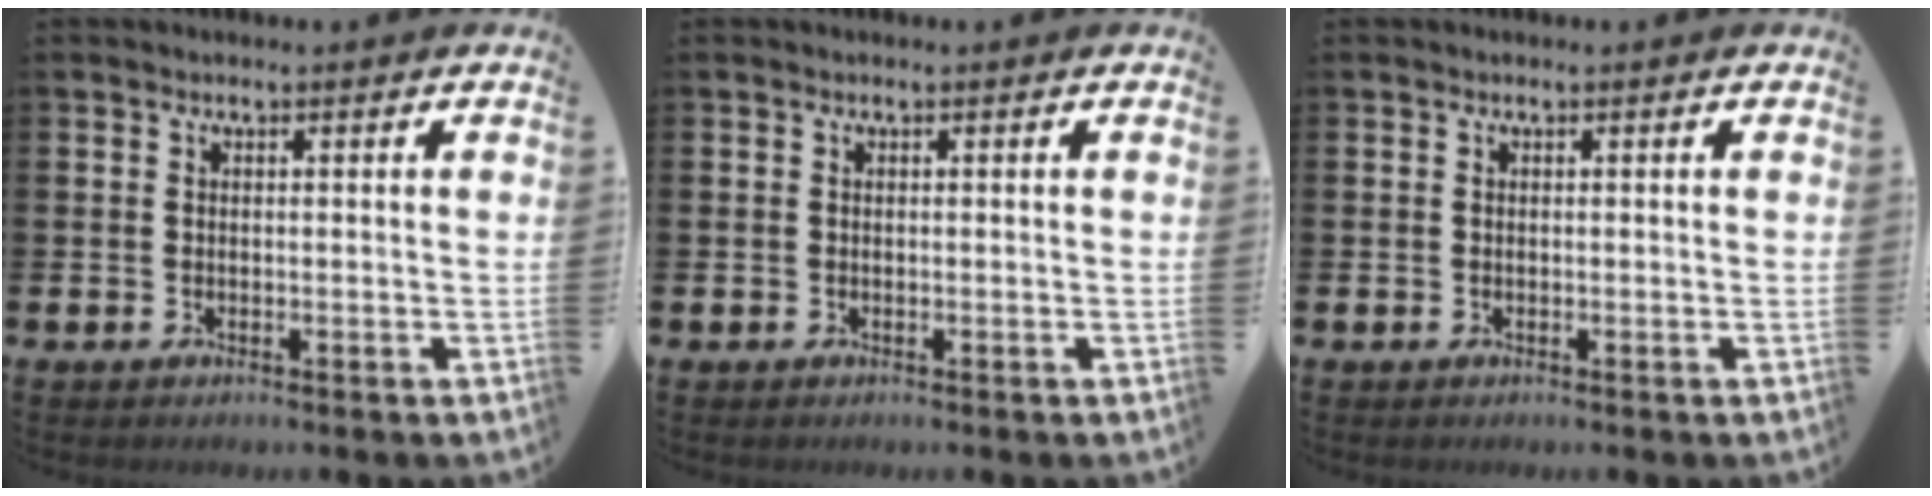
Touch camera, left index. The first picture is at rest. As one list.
[{"total": 0.0}, {"total": 0.0}]